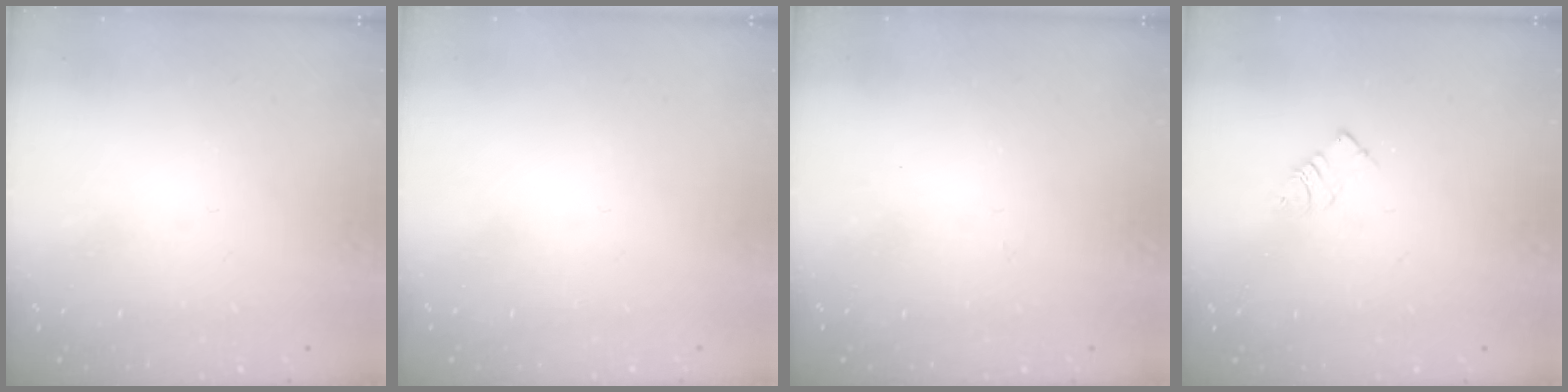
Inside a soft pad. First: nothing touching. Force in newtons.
{"total": 1.5, "press": 1.5, "slide": 0.1}
{"total": 2.7, "press": 2.7, "slide": 0.5}
{"total": 3.3, "press": 3.3, "slide": 0.2}